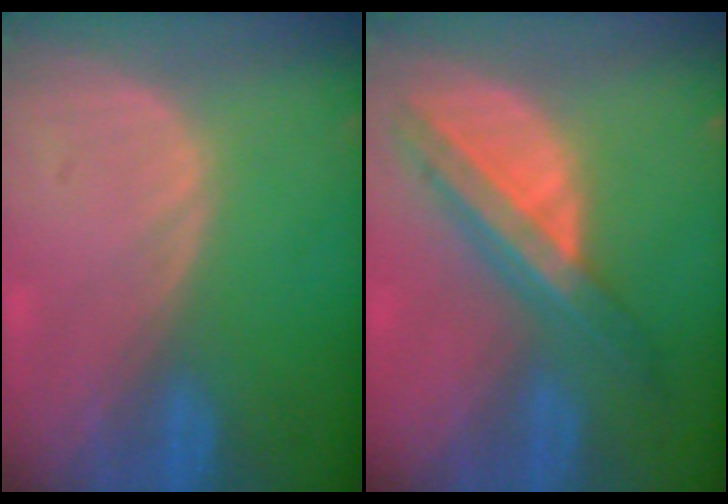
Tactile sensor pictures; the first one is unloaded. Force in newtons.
{"total": 8.3, "press": 7.1, "slide": 4.4}